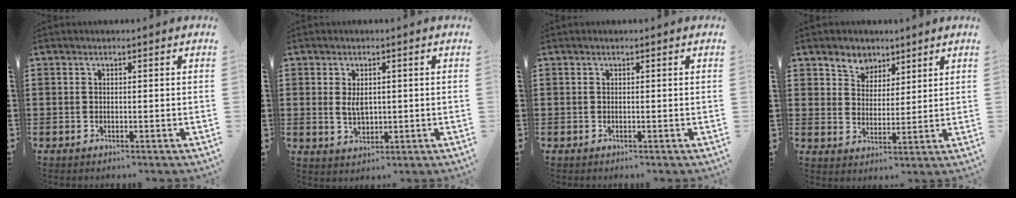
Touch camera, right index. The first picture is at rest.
{"total": 3.5, "force": [0.4, 2.2, 2.7], "torque": [-0.048, 0.004, 0.006]}
{"total": 0.0}
{"total": 4.4, "force": [3.3, 2.9, -0.2], "torque": [-0.020, 0.003, 0.060]}